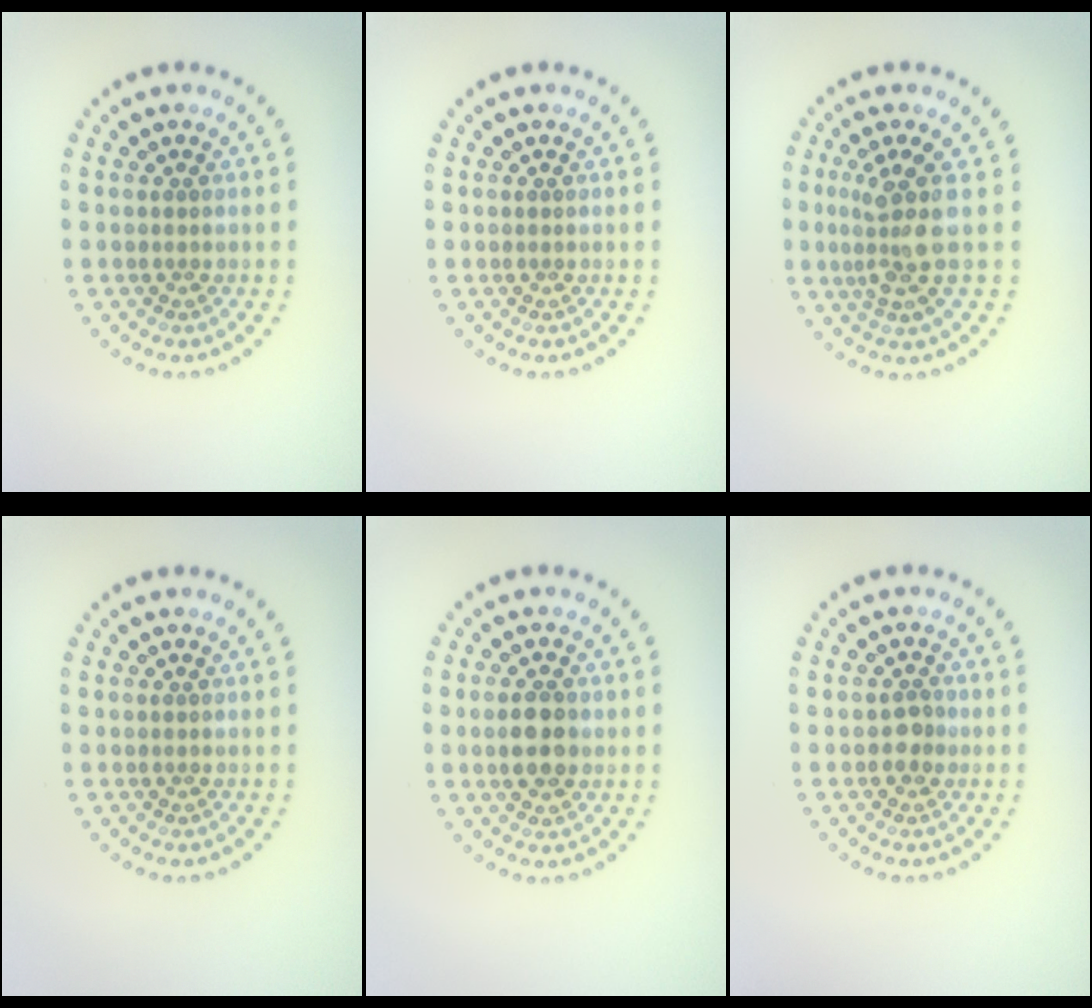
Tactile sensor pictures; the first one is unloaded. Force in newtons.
{"total": 0.0}
{"total": 3.7, "press": 2.8, "slide": 2.3}
{"total": 0.0}
{"total": 3.7, "press": 3.7, "slide": 0.1}
{"total": 1.5, "press": 1.4, "slide": 0.5}